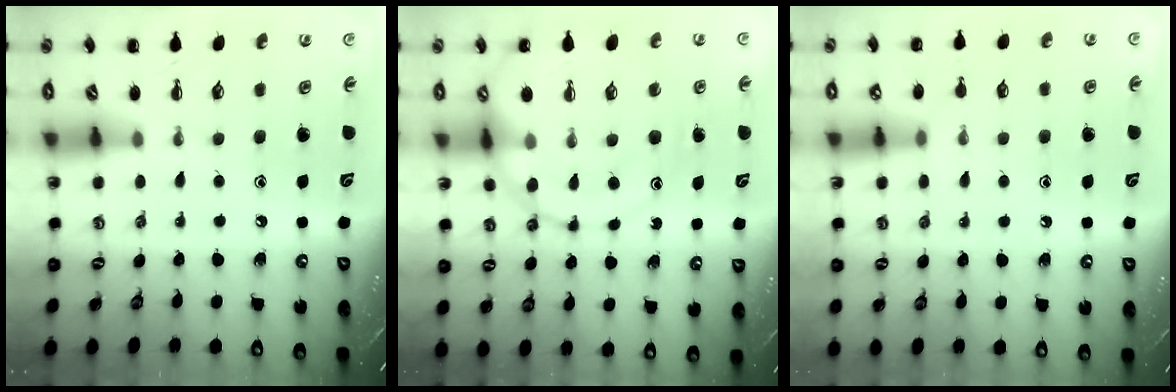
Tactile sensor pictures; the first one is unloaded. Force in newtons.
{"total": 15.2, "press": 15.1, "slide": 2.0}
{"total": 5.7, "press": 5.5, "slide": 1.5}